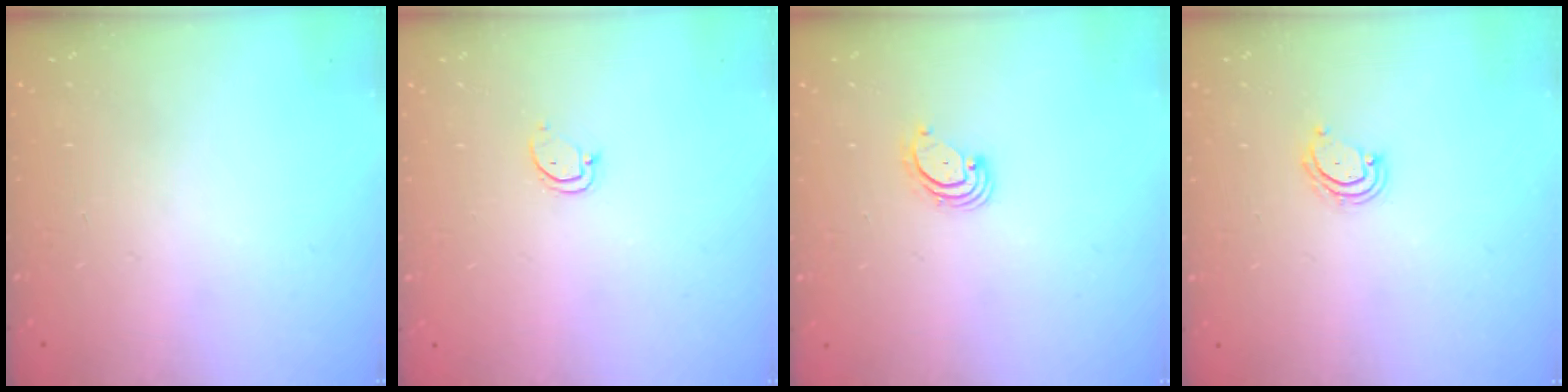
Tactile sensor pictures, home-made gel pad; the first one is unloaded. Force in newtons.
{"total": 2.5, "press": 2.5, "slide": 0.3}
{"total": 3.1, "press": 3.1, "slide": 0.3}
{"total": 4.4, "press": 4.3, "slide": 0.3}